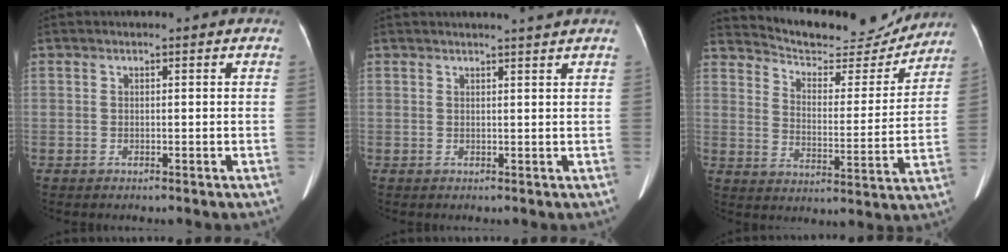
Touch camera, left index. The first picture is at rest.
{"total": 3.7, "force": [3.3, -0.8, 1.3], "torque": [-0.017, 0.004, 0.039]}
{"total": 16.8, "force": [16.1, 3.4, 3.5], "torque": [-0.048, -0.017, 0.220]}